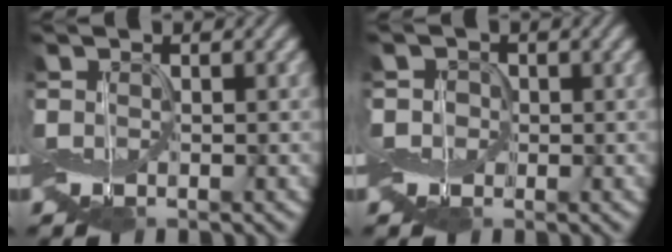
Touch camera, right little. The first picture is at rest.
{"total": 1.4, "force": [-0.3, 1.3, 0.4], "torque": [-0.011, 0.002, -0.012]}